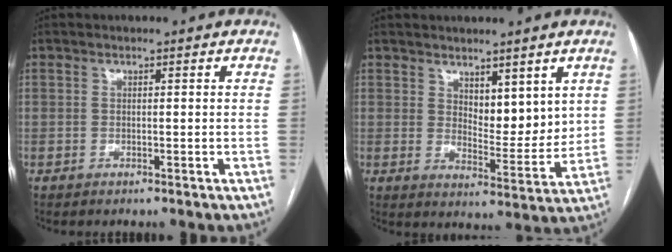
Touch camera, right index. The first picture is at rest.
{"total": 6.9, "force": [3.7, 3.0, 5.0], "torque": [-0.070, -0.015, 0.068]}